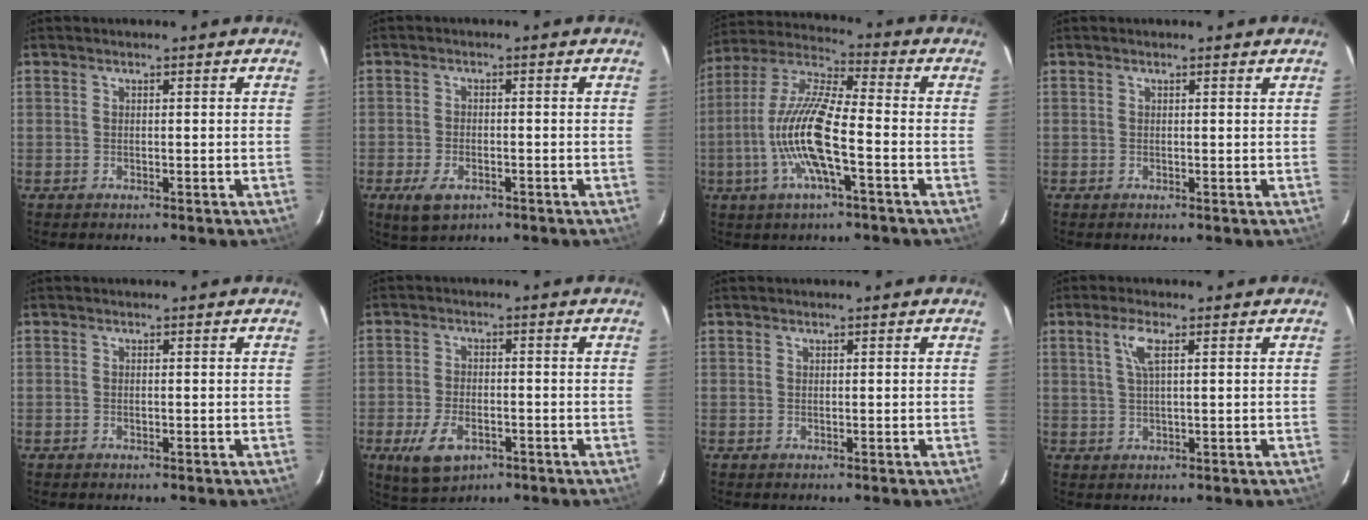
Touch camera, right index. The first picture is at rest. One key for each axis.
{"total": 5.1, "fx": -2.6, "fy": 2.9, "fz": 3.3, "tx": -0.080, "ty": -0.010, "tz": -0.043}
{"total": 14.4, "fx": -4.1, "fy": 2.8, "fz": 13.5, "tx": -0.274, "ty": -0.003, "tz": -0.083}
{"total": 1.1, "fx": 1.0, "fy": 0.0, "fz": 0.4, "tx": -0.014, "ty": 0.000, "tz": 0.008}
{"total": 0.0}
{"total": 7.9, "fx": -3.7, "fy": 4.4, "fz": 5.4, "tx": -0.123, "ty": -0.010, "tz": -0.060}
{"total": 0.0}
{"total": 3.7, "fx": 1.5, "fy": 0.7, "fz": 3.3, "tx": -0.069, "ty": 0.005, "tz": 0.030}